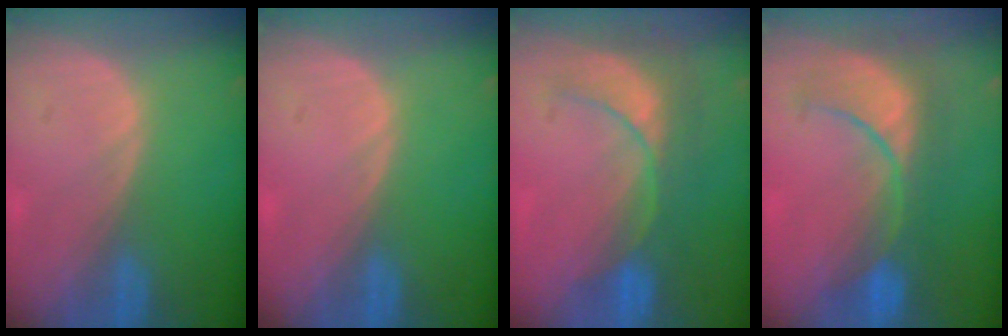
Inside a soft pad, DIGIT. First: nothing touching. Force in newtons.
{"total": 0.0}
{"total": 9.1, "press": 7.9, "slide": 4.5}
{"total": 8.8, "press": 8.8, "slide": 0.5}